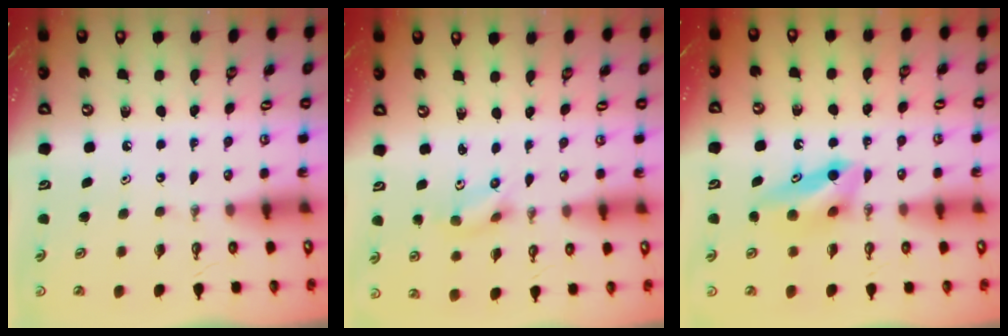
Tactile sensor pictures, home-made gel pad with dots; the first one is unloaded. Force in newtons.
{"total": 1.9, "press": 1.7, "slide": 0.7}
{"total": 8.3, "press": 8.2, "slide": 1.3}